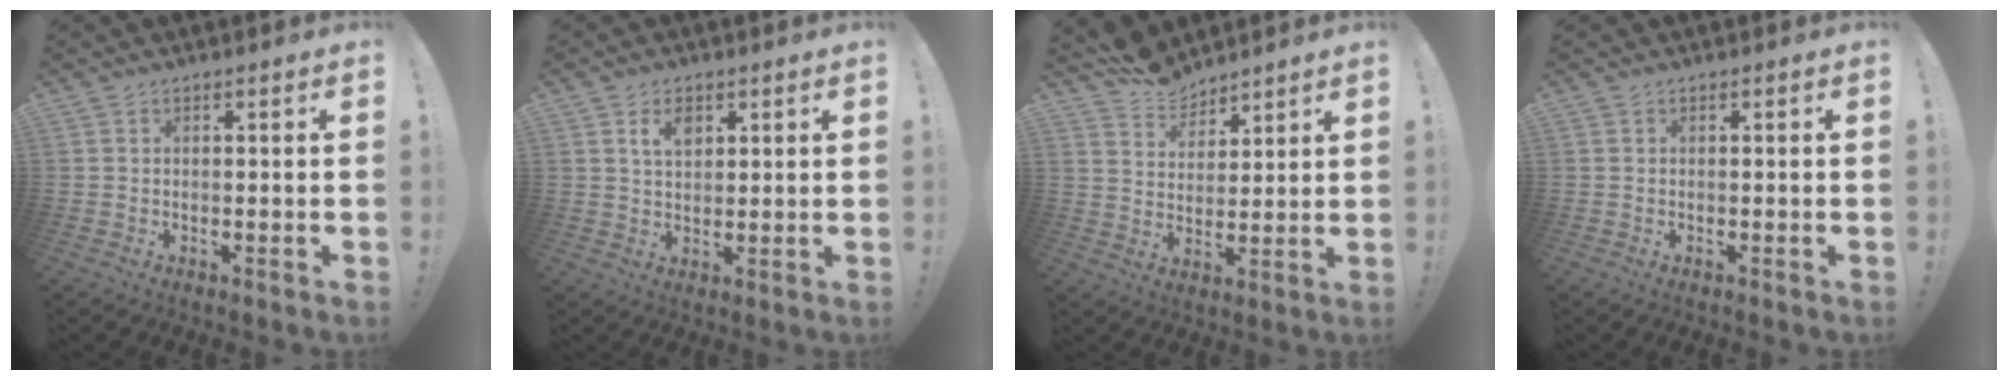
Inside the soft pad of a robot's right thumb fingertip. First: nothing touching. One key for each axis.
{"total": 5.2, "fx": 2.3, "fy": 3.3, "fz": 3.3, "tx": -0.053, "ty": 0.000, "tz": 0.039}
{"total": 8.6, "fx": 7.6, "fy": 3.9, "fz": 1.3, "tx": -0.025, "ty": -0.050, "tz": 0.144}
{"total": 0.0}